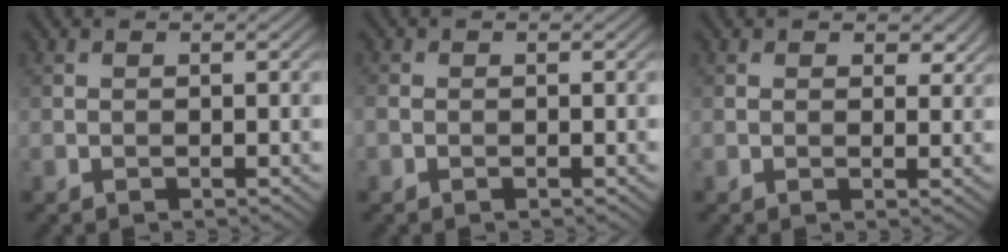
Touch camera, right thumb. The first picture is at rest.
{"total": 1.1, "force": [-0.4, 0.8, 0.5], "torque": [-0.015, -0.001, -0.010]}
{"total": 2.5, "force": [1.3, 1.7, 1.3], "torque": [-0.027, -0.005, 0.021]}